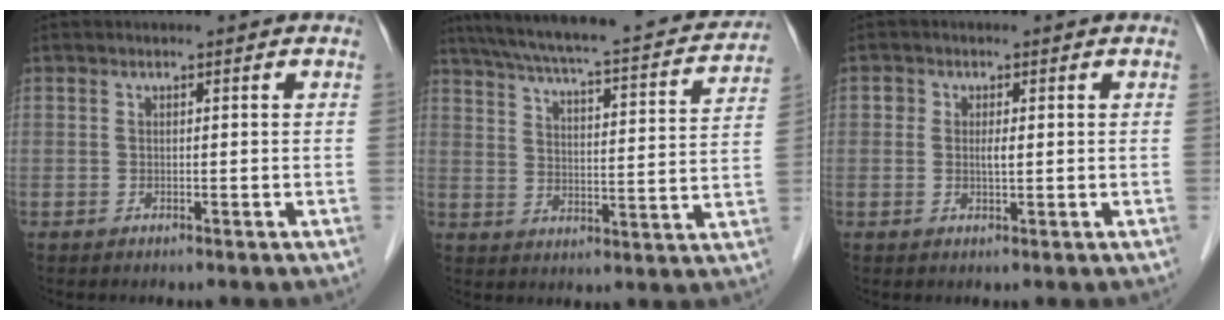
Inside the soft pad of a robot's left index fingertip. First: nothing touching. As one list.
[{"total": 23.3, "force": [20.2, 3.5, 11.0], "torque": [-0.179, -0.005, 0.263]}, {"total": 1.9, "force": [0.0, 1.0, 1.6], "torque": [-0.025, 0.001, 0.000]}]